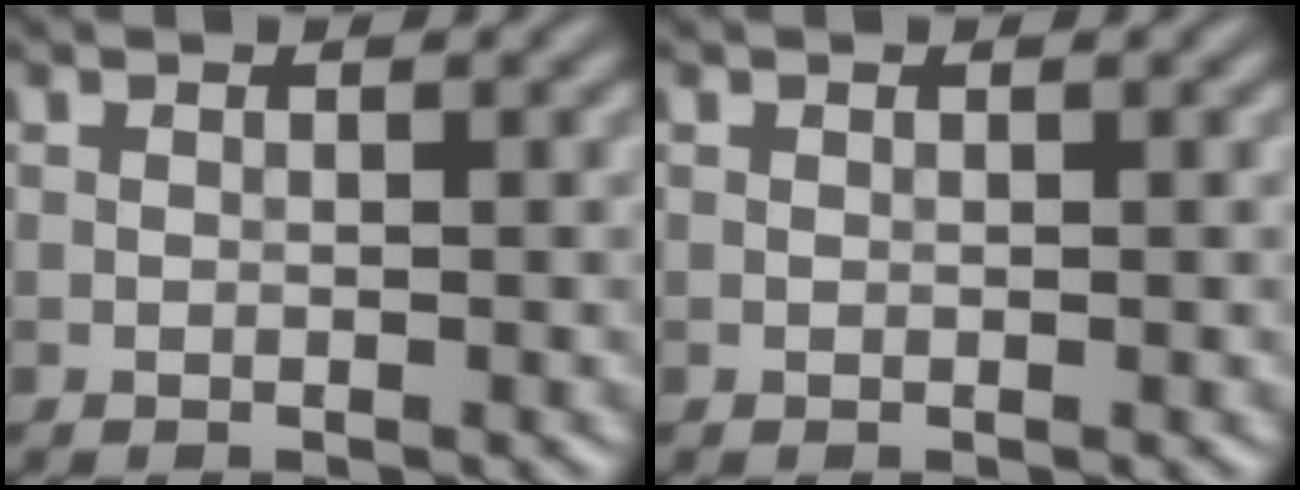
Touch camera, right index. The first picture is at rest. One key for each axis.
{"total": 0.0}